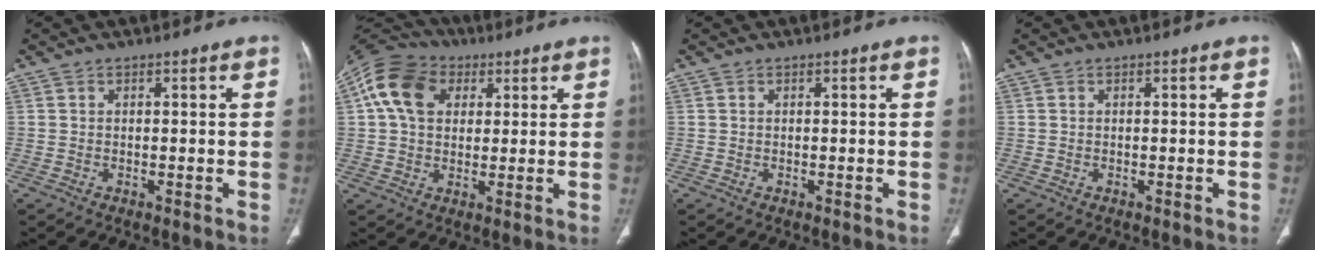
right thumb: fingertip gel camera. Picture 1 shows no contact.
{"total": 13.2, "force": [4.2, 9.7, 7.9], "torque": [-0.139, 0.013, 0.064]}
{"total": 0.0}
{"total": 0.0}